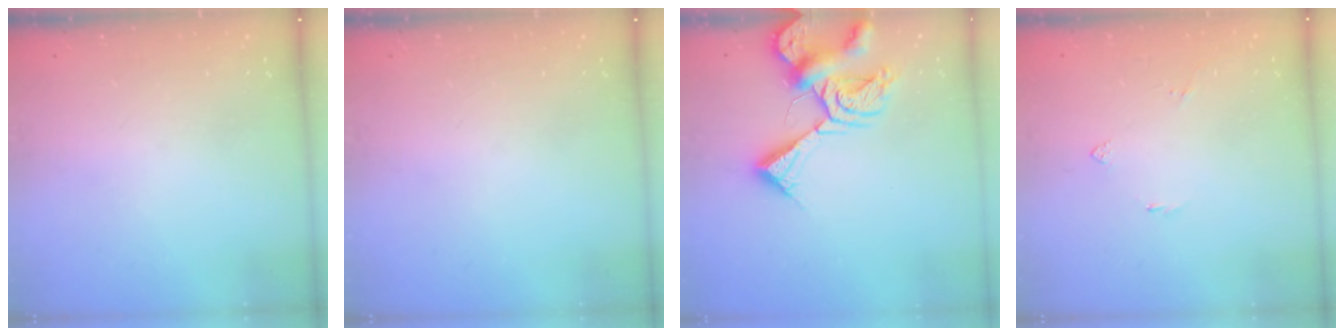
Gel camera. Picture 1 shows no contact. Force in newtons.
{"total": 0.0}
{"total": 11.7, "press": 11.6, "slide": 1.5}
{"total": 2.7, "press": 2.7, "slide": 0.5}